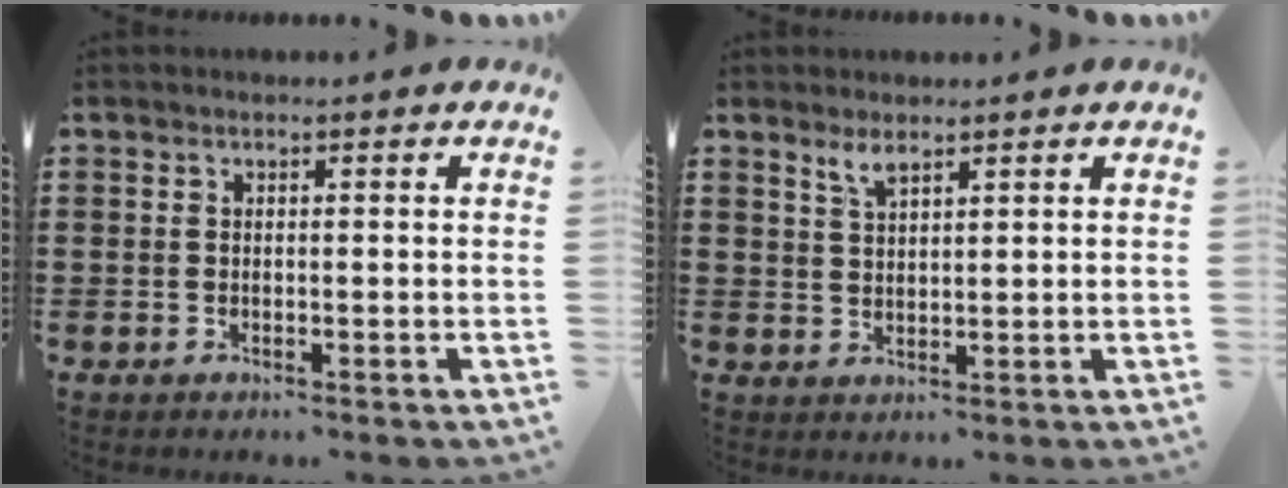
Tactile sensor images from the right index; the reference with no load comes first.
{"total": 2.2, "force": [1.9, 0.2, 1.2], "torque": [-0.026, 0.001, 0.035]}